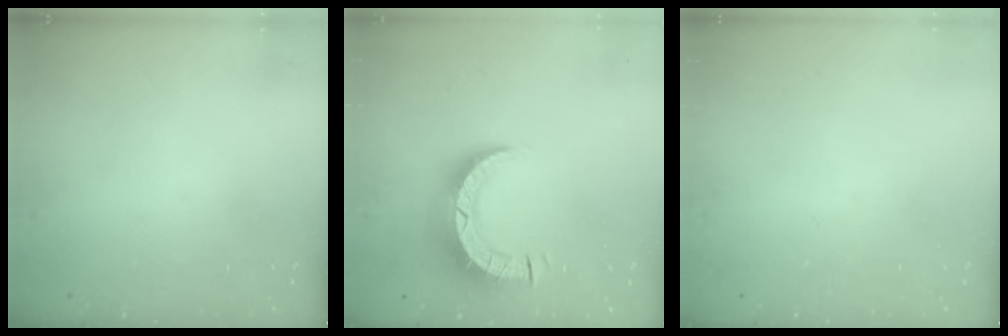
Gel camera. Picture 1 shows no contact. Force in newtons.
{"total": 9.0, "press": 9.0, "slide": 0.9}
{"total": 0.0}